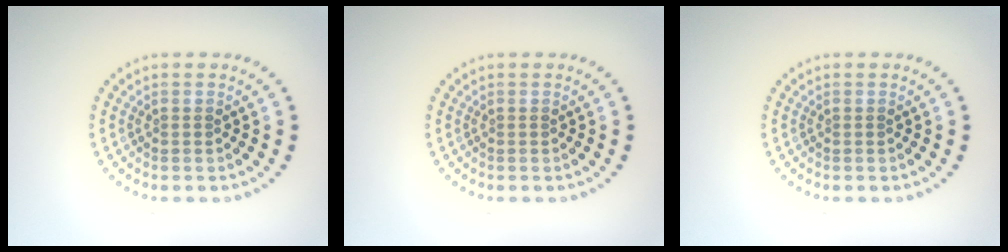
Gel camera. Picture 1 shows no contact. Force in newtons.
{"total": 0.0}
{"total": 0.0}